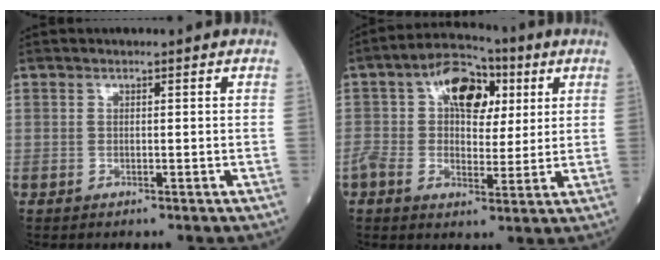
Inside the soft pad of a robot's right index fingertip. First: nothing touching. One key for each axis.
{"total": 10.3, "fx": 2.9, "fy": 5.8, "fz": 8.1, "tx": -0.150, "ty": 0.041, "tz": 0.040}